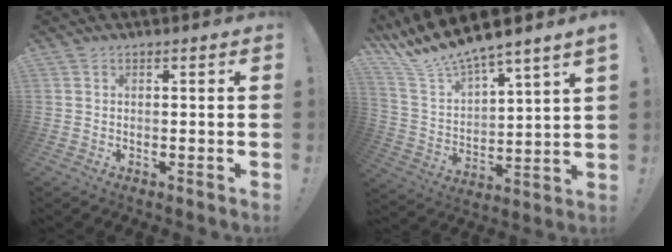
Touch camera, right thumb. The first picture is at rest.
{"total": 10.8, "force": [10.0, 0.5, 4.0], "torque": [-0.108, -0.090, 0.175]}